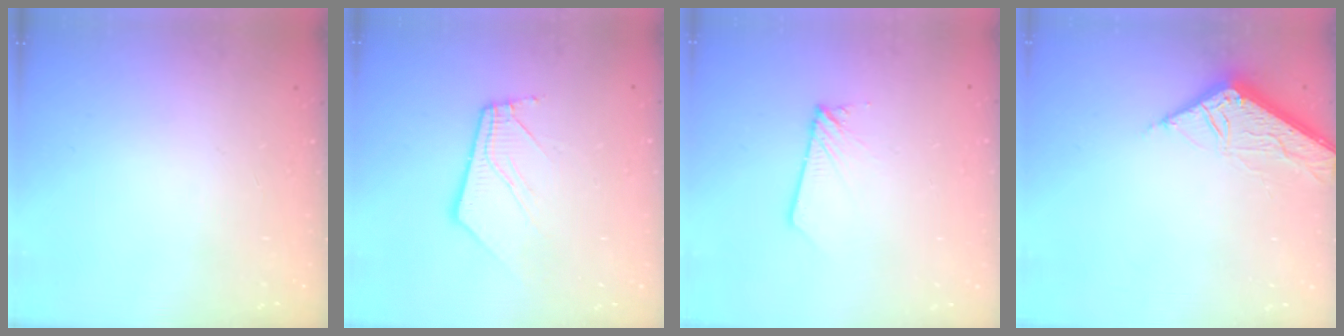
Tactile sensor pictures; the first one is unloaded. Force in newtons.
{"total": 10.2, "press": 10.1, "slide": 1.2}
{"total": 1.8, "press": 1.8, "slide": 0.1}
{"total": 7.0, "press": 6.9, "slide": 0.4}